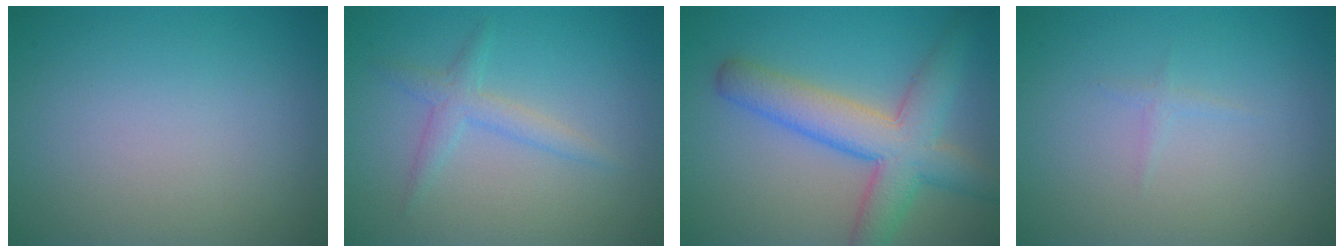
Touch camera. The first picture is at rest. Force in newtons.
{"total": 1.9, "press": 1.9, "slide": 0.1}
{"total": 6.8, "press": 6.8, "slide": 0.2}
{"total": 1.0, "press": 0.9, "slide": 0.2}